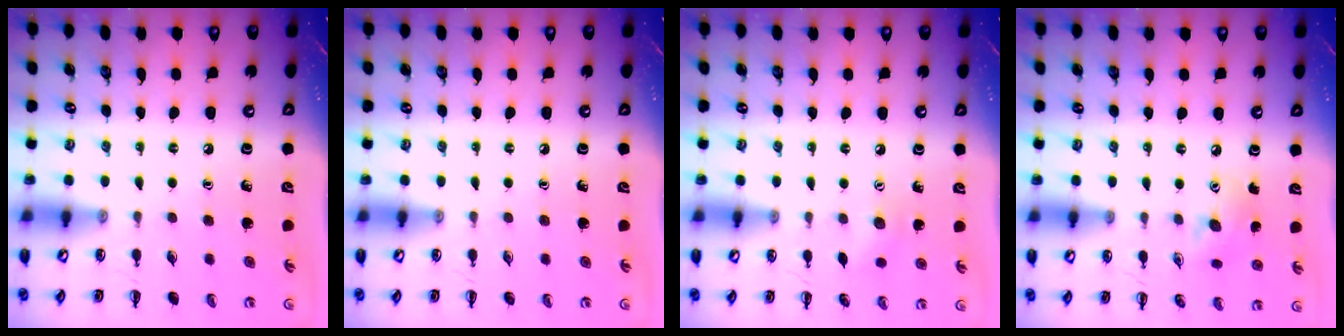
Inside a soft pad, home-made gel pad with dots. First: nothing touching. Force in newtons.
{"total": 0.0}
{"total": 4.4, "press": 4.3, "slide": 1.0}
{"total": 7.8, "press": 7.8, "slide": 0.6}